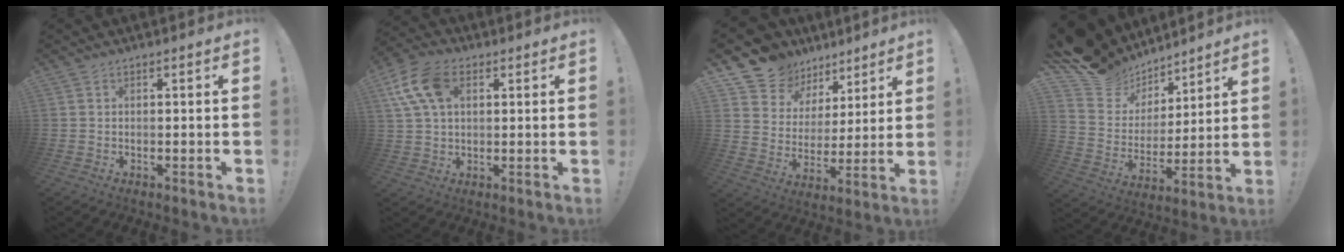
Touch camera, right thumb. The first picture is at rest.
{"total": 13.3, "force": [4.4, 8.5, 9.2], "torque": [-0.176, 0.000, 0.087]}
{"total": 11.6, "force": [8.4, 7.8, 1.4], "torque": [-0.029, -0.069, 0.167]}
{"total": 12.9, "force": [9.0, 8.9, 2.6], "torque": [-0.057, -0.073, 0.178]}